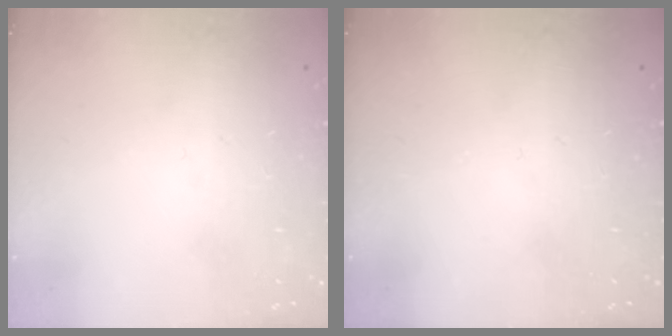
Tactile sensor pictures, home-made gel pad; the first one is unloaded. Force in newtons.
{"total": 0.0}